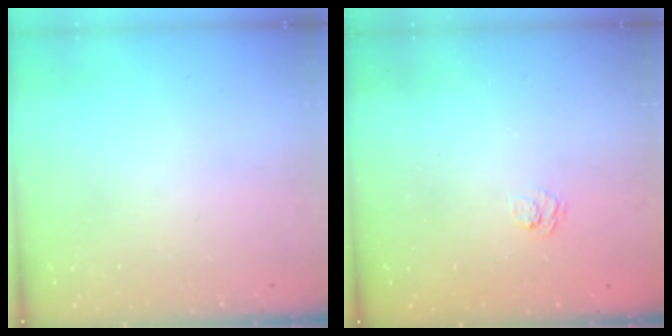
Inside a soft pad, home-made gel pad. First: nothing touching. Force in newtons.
{"total": 2.4, "press": 2.0, "slide": 1.3}